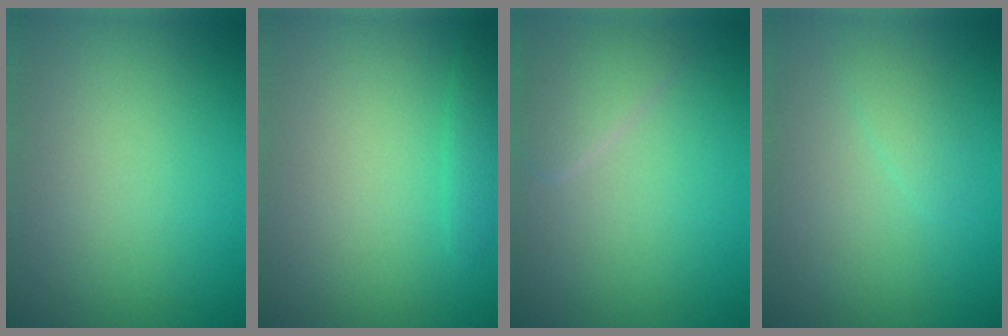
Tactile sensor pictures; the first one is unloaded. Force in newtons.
{"total": 1.2, "press": 1.2, "slide": 0.1}
{"total": 2.0, "press": 2.0, "slide": 0.1}
{"total": 1.1, "press": 1.1, "slide": 0.1}